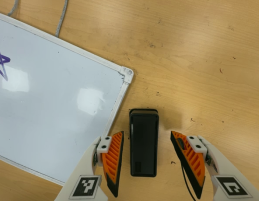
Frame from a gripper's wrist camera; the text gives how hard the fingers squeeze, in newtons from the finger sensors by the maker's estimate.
{"total": 0.0}